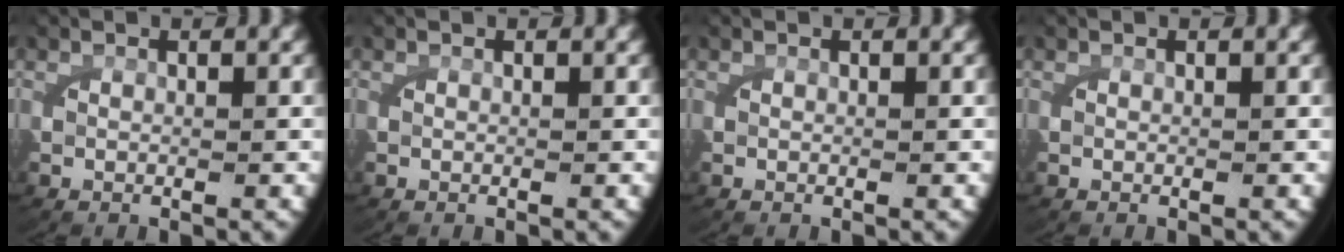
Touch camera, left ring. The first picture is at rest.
{"total": 0.0}
{"total": 0.0}
{"total": 0.0}